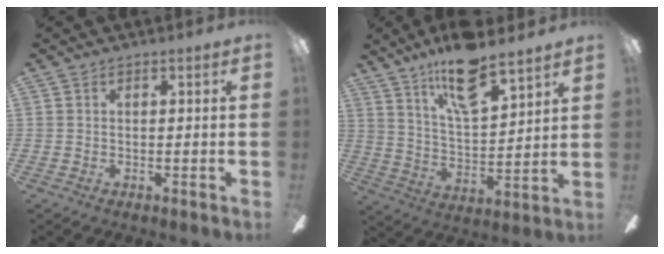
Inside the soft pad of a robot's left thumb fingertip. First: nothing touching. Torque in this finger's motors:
{"motor_torque": [0.30, 0.21, 1.49, -1.27, 0.08]}